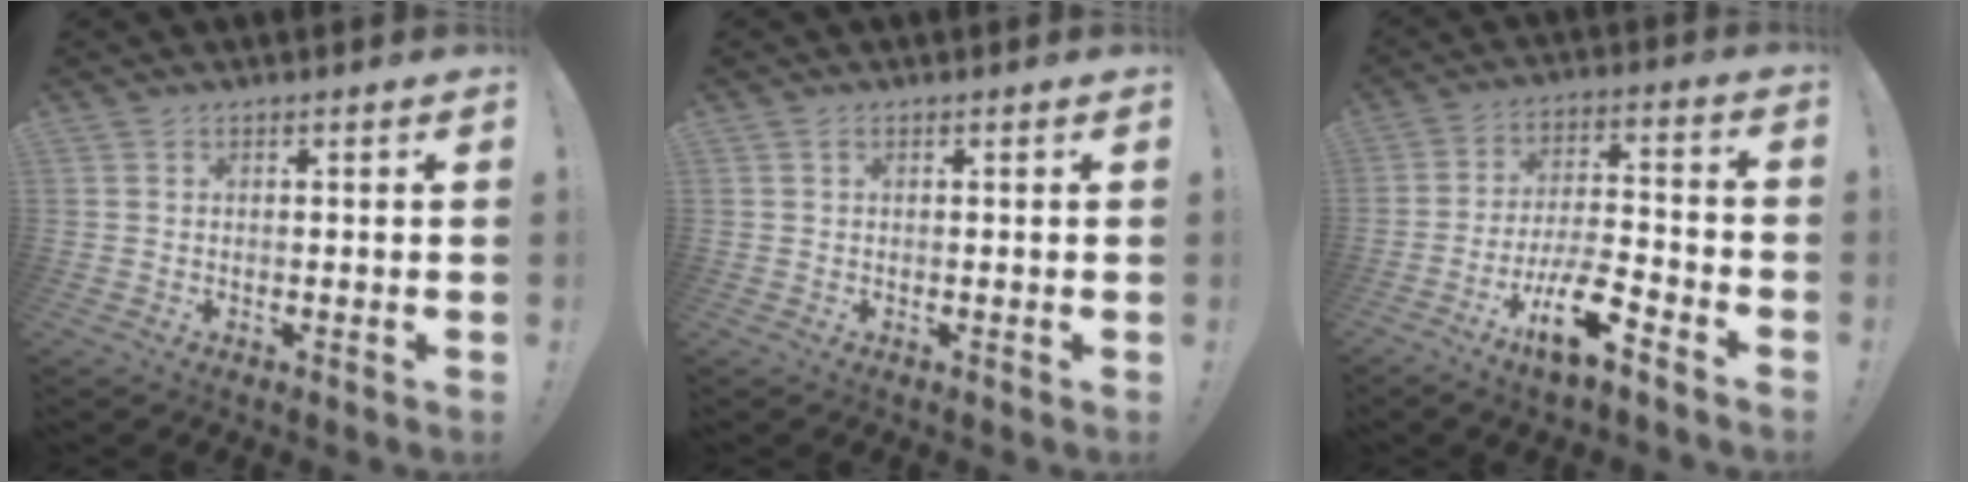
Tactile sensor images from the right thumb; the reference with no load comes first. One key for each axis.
{"total": 0.5, "fx": 0.1, "fy": 0.3, "fz": 0.4, "tx": -0.001, "ty": -0.003, "tz": 0.001}
{"total": 14.3, "fx": -8.7, "fy": 4.4, "fz": 10.5, "tx": -0.181, "ty": 0.060, "tz": -0.139}